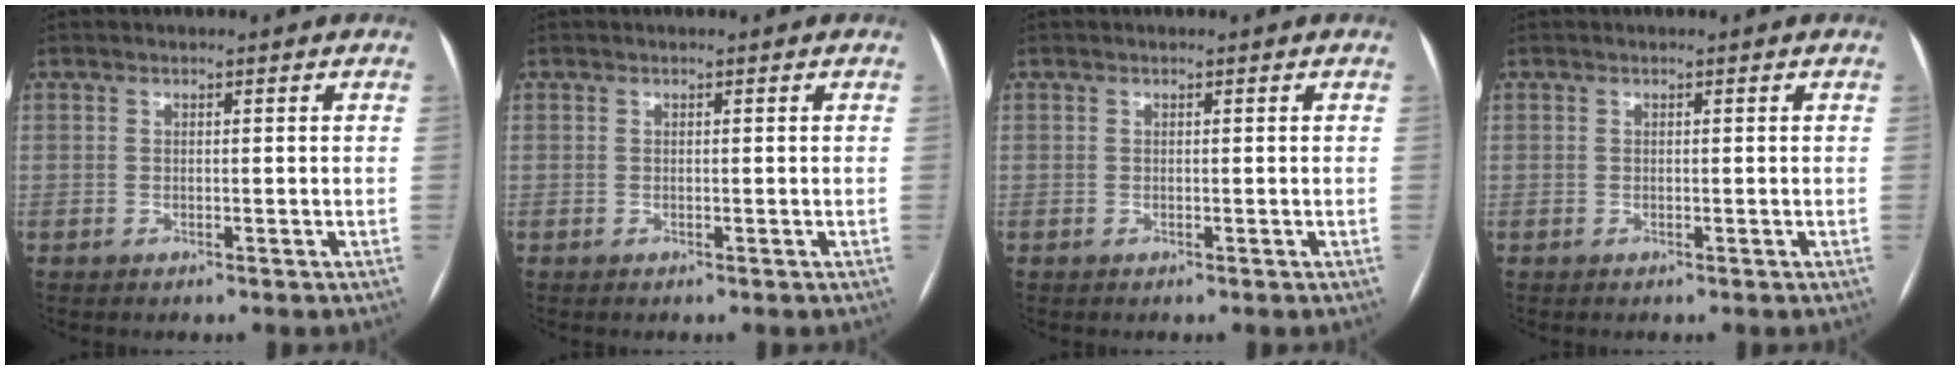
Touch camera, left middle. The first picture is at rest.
{"total": 0.0}
{"total": 0.0}
{"total": 0.0}